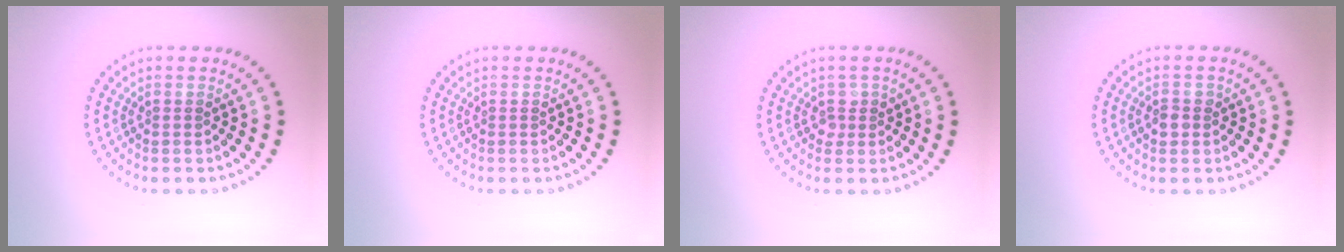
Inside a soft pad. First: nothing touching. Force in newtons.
{"total": 0.0}
{"total": 1.2, "press": 1.1, "slide": 0.4}
{"total": 1.3, "press": 1.3, "slide": 0.3}